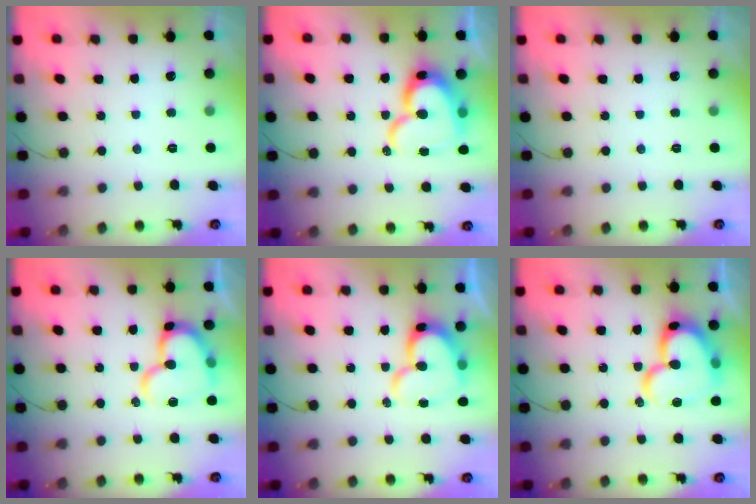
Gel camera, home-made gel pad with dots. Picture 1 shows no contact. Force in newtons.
{"total": 19.7, "press": 19.6, "slide": 1.6}
{"total": 0.0}
{"total": 16.3, "press": 16.2, "slide": 1.6}
{"total": 16.2, "press": 16.1, "slide": 1.4}
{"total": 21.3, "press": 21.1, "slide": 2.6}